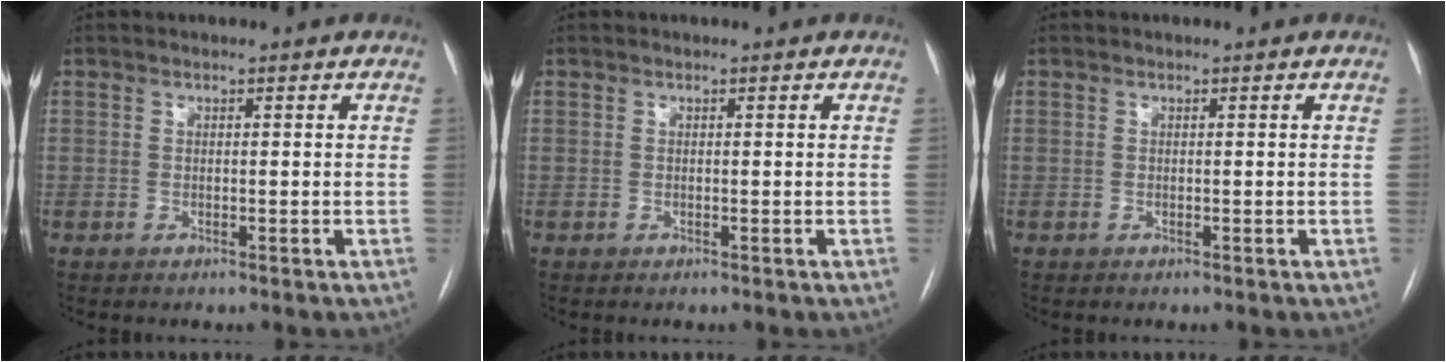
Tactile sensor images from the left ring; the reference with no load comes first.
{"total": 0.0}
{"total": 0.0}